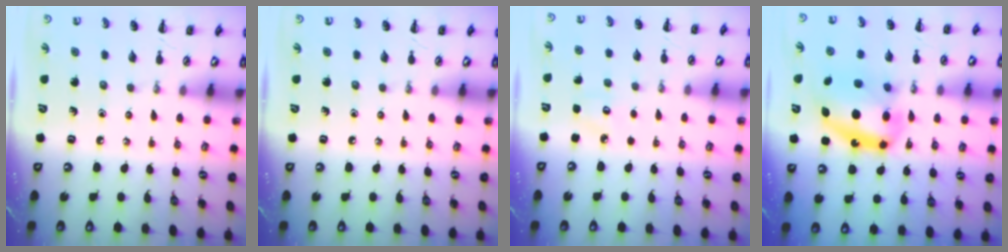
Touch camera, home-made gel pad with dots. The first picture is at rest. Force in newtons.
{"total": 0.0}
{"total": 3.5, "press": 3.3, "slide": 1.1}
{"total": 14.6, "press": 14.1, "slide": 3.8}